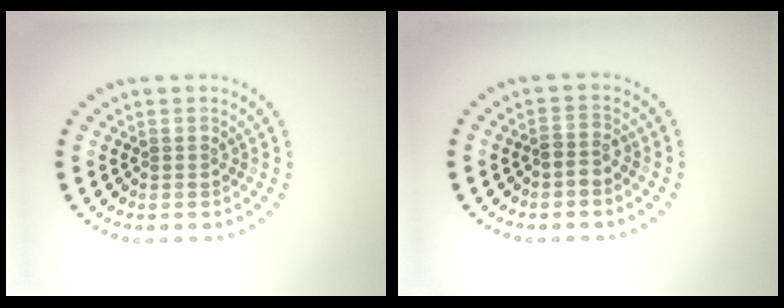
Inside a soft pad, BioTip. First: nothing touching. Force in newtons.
{"total": 1.5, "press": 1.2, "slide": 0.8}